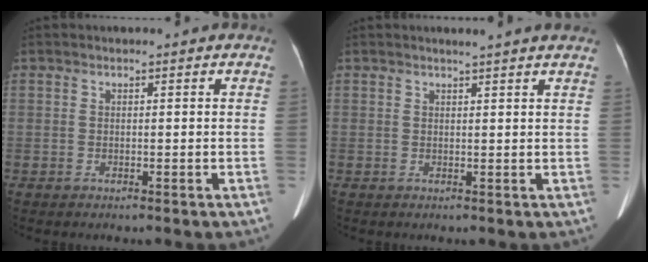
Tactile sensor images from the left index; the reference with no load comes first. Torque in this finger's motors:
{"motor_torque": [0.14, -0.30, 0.01, 0.03]}